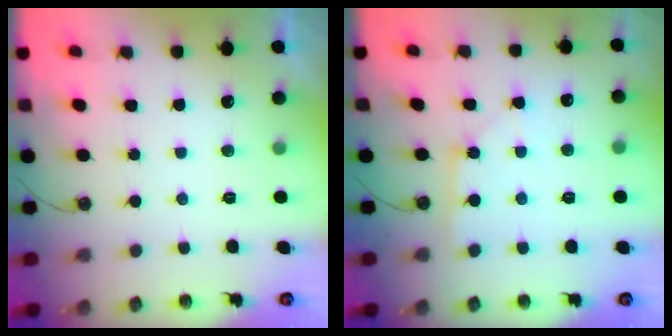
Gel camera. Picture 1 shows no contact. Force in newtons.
{"total": 2.1, "press": 2.1, "slide": 0.3}